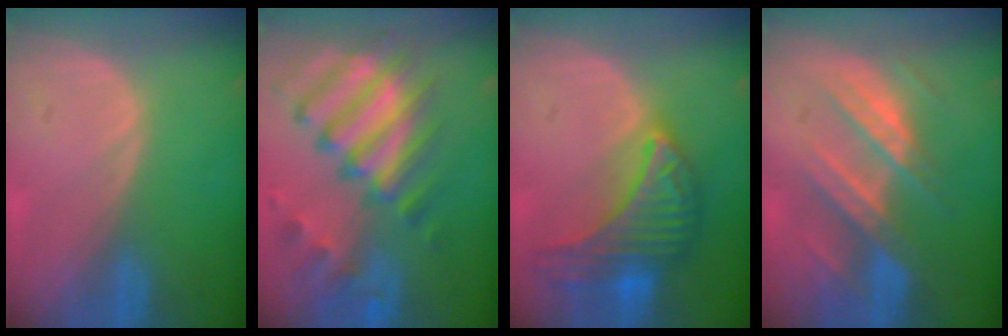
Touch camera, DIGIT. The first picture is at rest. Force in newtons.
{"total": 11.9, "press": 10.3, "slide": 5.9}
{"total": 9.8, "press": 9.8, "slide": 0.5}
{"total": 8.9, "press": 7.8, "slide": 4.2}